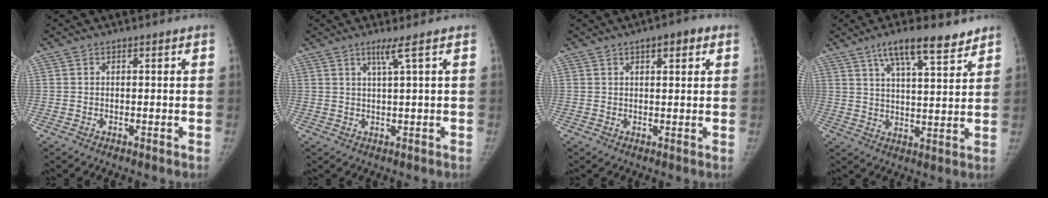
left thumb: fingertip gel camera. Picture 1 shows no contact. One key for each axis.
{"total": 2.5, "fx": 1.3, "fy": -0.8, "fz": 2.0, "tx": -0.044, "ty": -0.007, "tz": 0.032}
{"total": 4.2, "fx": 2.1, "fy": 1.6, "fz": 3.3, "tx": -0.033, "ty": -0.001, "tz": 0.026}
{"total": 11.3, "fx": 8.0, "fy": 2.9, "fz": 7.4, "tx": -0.098, "ty": -0.036, "tz": 0.132}